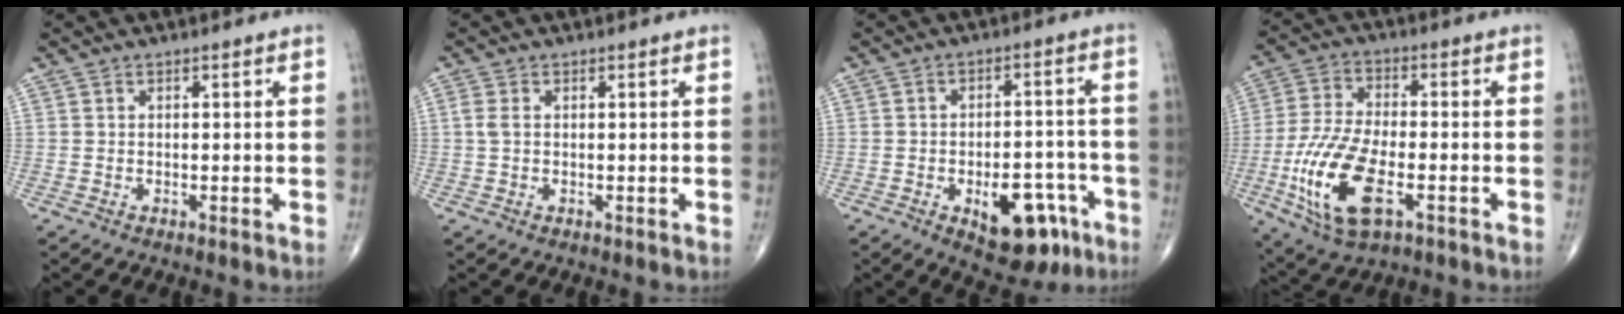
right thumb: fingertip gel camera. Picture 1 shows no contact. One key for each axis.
{"total": 1.6, "fx": 0.2, "fy": 0.9, "fz": 1.4, "tx": -0.038, "ty": 0.004, "tz": 0.005}
{"total": 14.6, "fx": -6.6, "fy": 7.7, "fz": 10.5, "tx": -0.104, "ty": 0.044, "tz": -0.080}
{"total": 15.7, "fx": -5.0, "fy": 7.0, "fz": 13.2, "tx": -0.277, "ty": 0.007, "tz": -0.088}